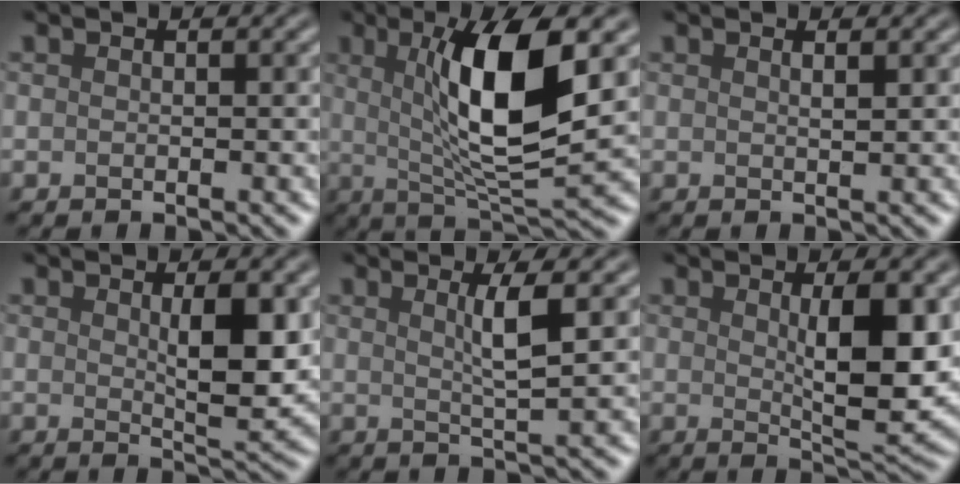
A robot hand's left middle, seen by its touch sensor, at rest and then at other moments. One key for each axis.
{"total": 9.6, "fx": 2.0, "fy": 2.5, "fz": 9.1, "tx": -0.140, "ty": -0.011, "tz": 0.040}
{"total": 1.0, "fx": 0.6, "fy": 0.4, "fz": 0.8, "tx": -0.002, "ty": 0.002, "tz": 0.004}
{"total": 4.6, "fx": 1.0, "fy": 1.2, "fz": 4.3, "tx": -0.065, "ty": -0.006, "tz": 0.021}
{"total": 3.2, "fx": 1.0, "fy": 0.5, "fz": 3.0, "tx": -0.045, "ty": -0.001, "tz": 0.017}
{"total": 6.4, "fx": 1.1, "fy": 1.7, "fz": 6.1, "tx": -0.087, "ty": -0.010, "tz": 0.024}